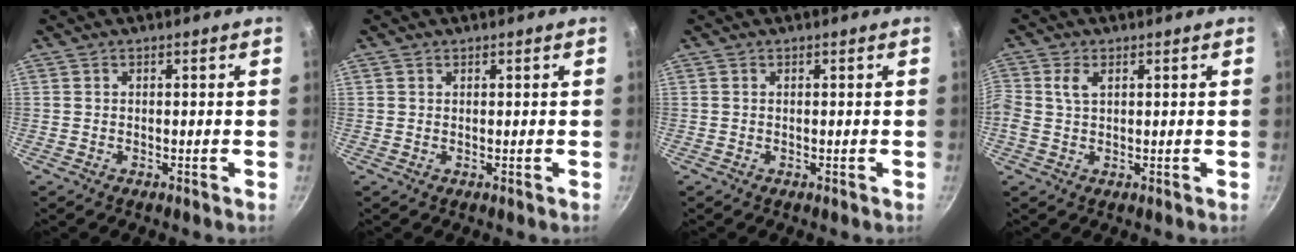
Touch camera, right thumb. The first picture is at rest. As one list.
[{"total": 0.6, "force": [0.4, 0.4, 0.1], "torque": [0.001, -0.002, 0.005]}, {"total": 0.0}, {"total": 3.2, "force": [0.9, 2.0, 2.4], "torque": [-0.052, 0.007, 0.015]}]